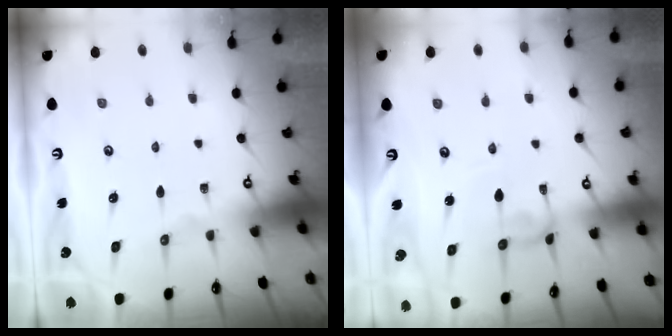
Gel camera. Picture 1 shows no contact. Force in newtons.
{"total": 2.1, "press": 2.1, "slide": 0.2}